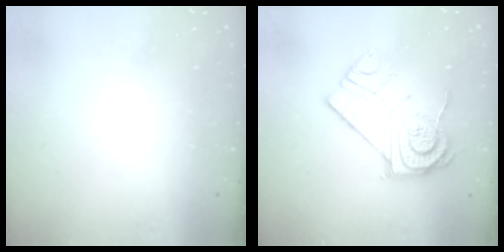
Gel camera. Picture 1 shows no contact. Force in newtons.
{"total": 15.3, "press": 15.3, "slide": 1.0}